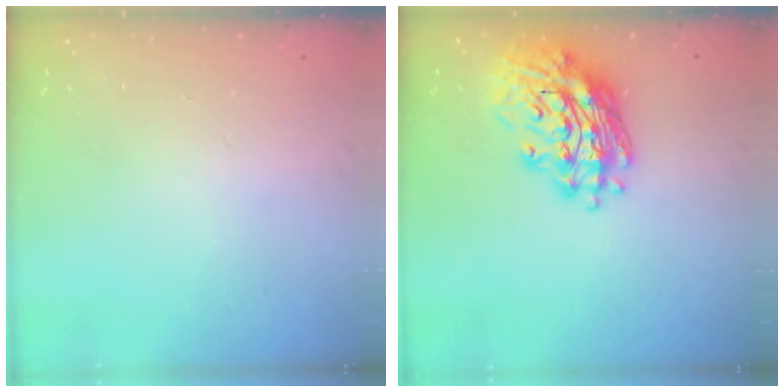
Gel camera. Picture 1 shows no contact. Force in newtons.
{"total": 18.1, "press": 17.6, "slide": 4.0}